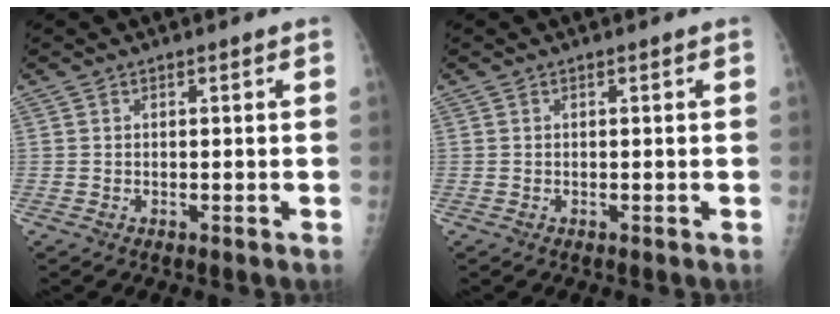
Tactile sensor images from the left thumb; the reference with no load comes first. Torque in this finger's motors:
{"motor_torque": [0.11, 0.11, 0.00, 0.00, 0.00]}